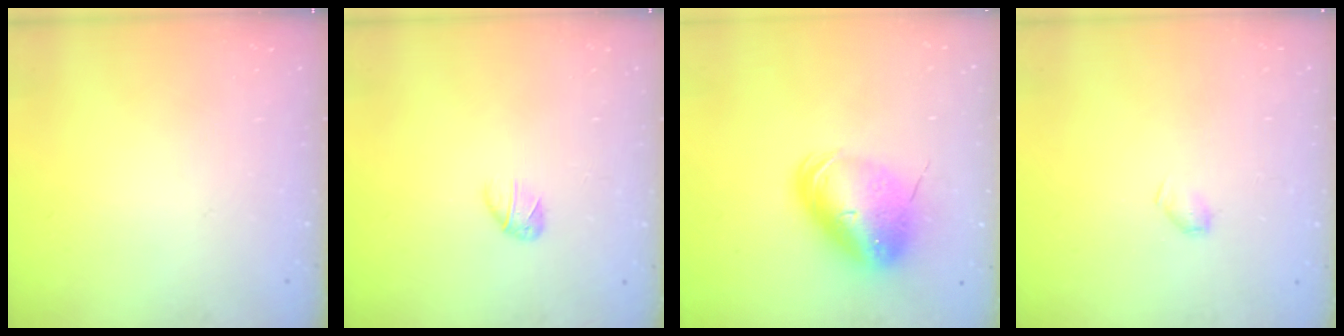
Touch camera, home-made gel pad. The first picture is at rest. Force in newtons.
{"total": 3.2, "press": 3.2, "slide": 0.7}
{"total": 12.3, "press": 12.1, "slide": 2.2}
{"total": 4.0, "press": 4.0, "slide": 0.7}